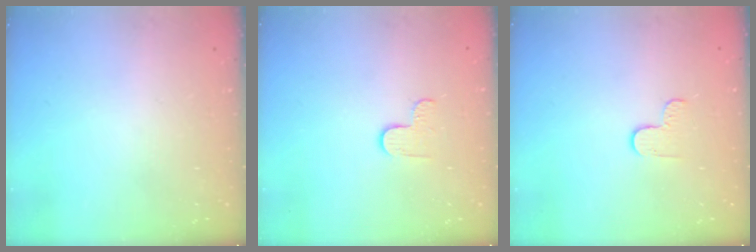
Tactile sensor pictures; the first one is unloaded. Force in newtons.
{"total": 2.9, "press": 2.9, "slide": 0.3}
{"total": 3.3, "press": 3.3, "slide": 0.4}